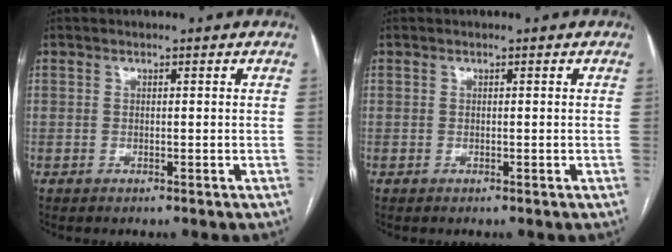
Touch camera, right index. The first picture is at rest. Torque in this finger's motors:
{"motor_torque": [0.00, 0.00, 0.00, 0.01]}